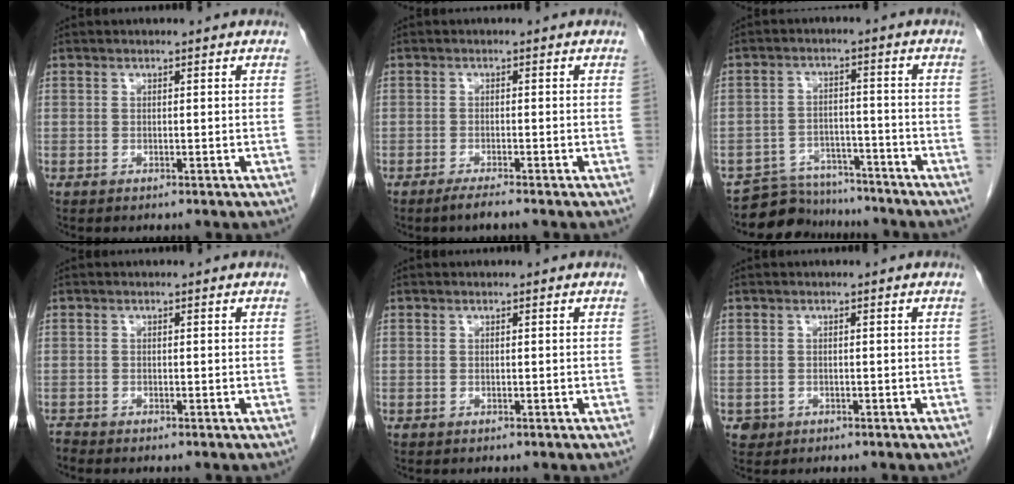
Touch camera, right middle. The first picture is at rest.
{"total": 1.9, "force": [-1.6, -0.3, 1.1], "torque": [-0.027, -0.005, -0.031]}
{"total": 8.8, "force": [-8.2, 3.1, 0.2], "torque": [0.007, 0.015, -0.125]}
{"total": 0.6, "force": [-0.6, -0.1, -0.3], "torque": [0.001, -0.004, -0.012]}
{"total": 0.0}
{"total": 1.1, "force": [-0.5, 1.0, 0.1], "torque": [-0.001, 0.004, -0.005]}